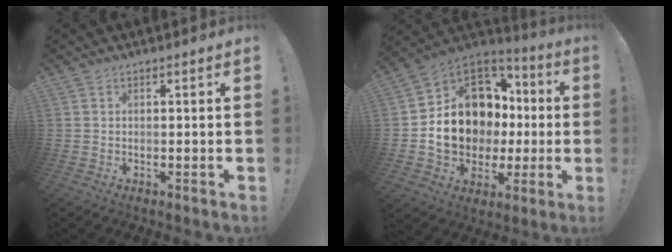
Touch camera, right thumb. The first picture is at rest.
{"total": 16.7, "force": [0.5, 13.4, 9.9], "torque": [-0.154, 0.002, 0.039]}